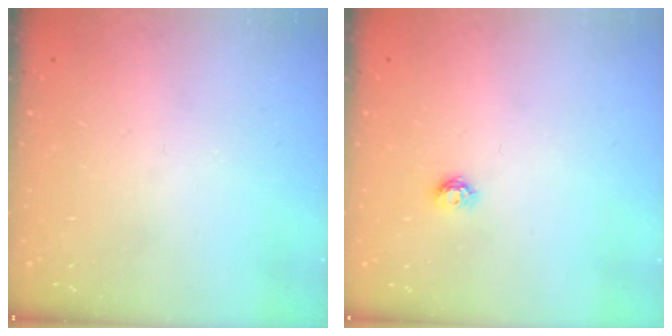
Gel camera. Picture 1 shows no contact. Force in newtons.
{"total": 4.6, "press": 4.6, "slide": 0.5}